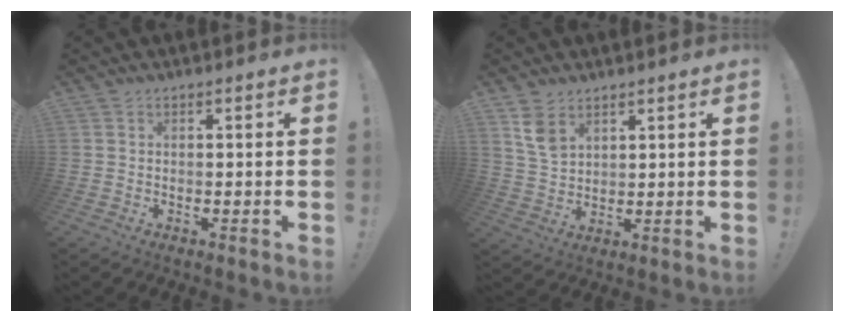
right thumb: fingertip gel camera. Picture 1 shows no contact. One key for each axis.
{"total": 6.9, "fx": 4.2, "fy": 4.2, "fz": 3.5, "tx": -0.045, "ty": -0.020, "tz": 0.081}